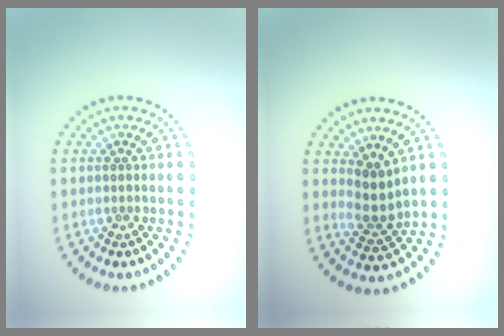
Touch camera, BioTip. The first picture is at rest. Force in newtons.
{"total": 2.5, "press": 2.0, "slide": 1.6}